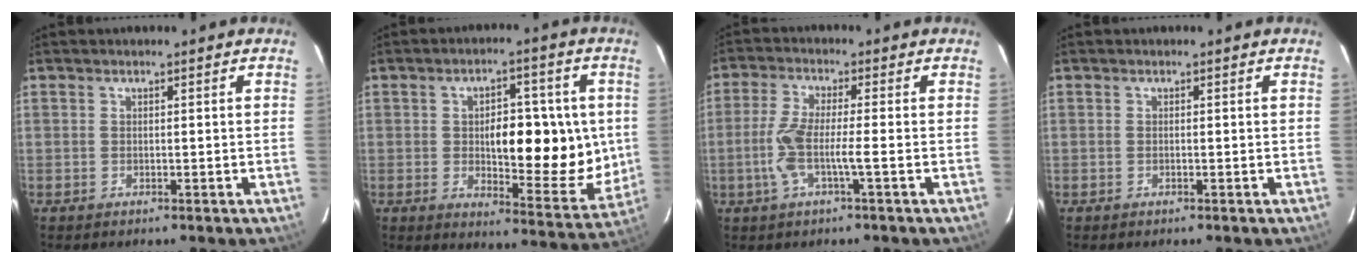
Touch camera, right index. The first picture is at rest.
{"total": 15.0, "force": [0.5, 5.9, 13.8], "torque": [-0.177, 0.002, 0.019]}
{"total": 6.1, "force": [-1.5, 0.2, 5.9], "torque": [-0.129, 0.003, -0.033]}
{"total": 0.0}